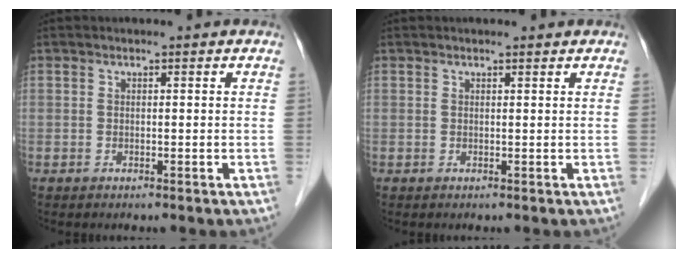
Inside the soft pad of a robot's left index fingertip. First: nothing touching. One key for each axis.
{"total": 1.6, "fx": 1.5, "fy": 0.2, "fz": 0.6, "tx": -0.009, "ty": 0.014, "tz": 0.021}